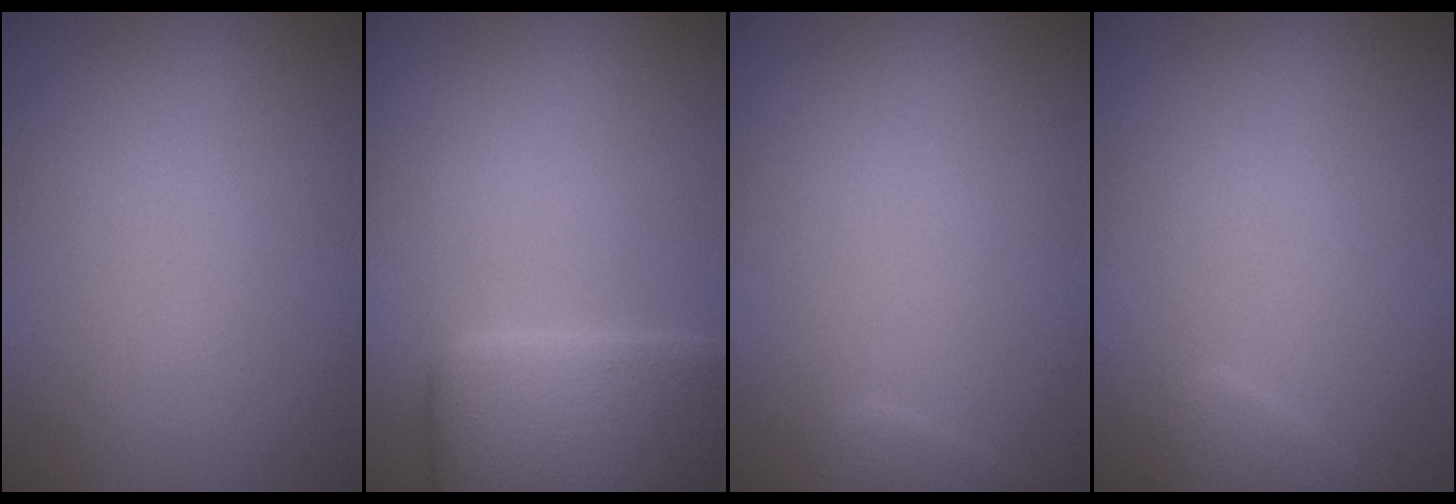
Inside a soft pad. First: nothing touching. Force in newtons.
{"total": 6.8, "press": 6.8, "slide": 0.5}
{"total": 0.9, "press": 0.9, "slide": 0.0}
{"total": 1.4, "press": 1.4, "slide": 0.1}